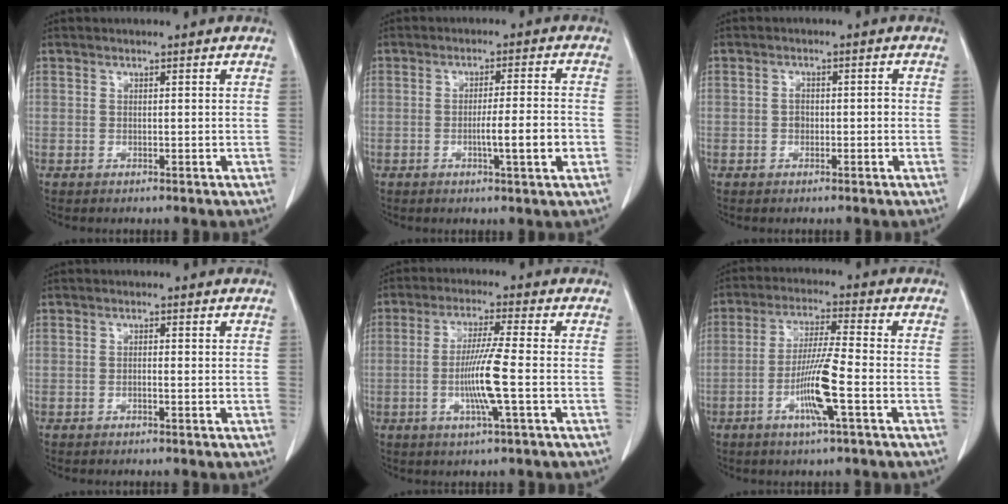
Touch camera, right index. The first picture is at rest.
{"total": 6.2, "force": [-1.8, -0.2, 6.0], "torque": [-0.089, -0.004, -0.026]}
{"total": 2.0, "force": [-0.4, 1.3, 1.5], "torque": [-0.023, 0.006, -0.006]}
{"total": 0.5, "force": [-0.2, 0.1, 0.5], "torque": [-0.008, 0.001, -0.002]}
{"total": 8.0, "force": [-1.7, -0.8, 7.8], "torque": [-0.151, -0.009, -0.034]}
{"total": 8.8, "force": [-3.1, -0.3, 8.3], "torque": [-0.161, -0.009, -0.061]}